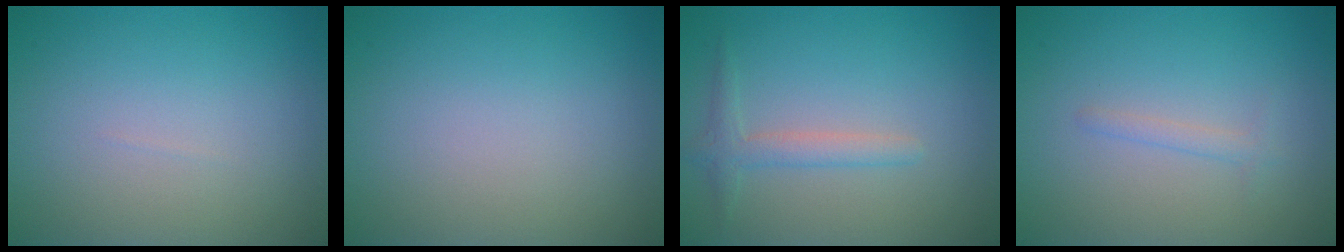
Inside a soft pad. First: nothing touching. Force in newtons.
{"total": 0.0}
{"total": 1.9, "press": 1.9, "slide": 0.0}
{"total": 1.0, "press": 1.0, "slide": 0.0}